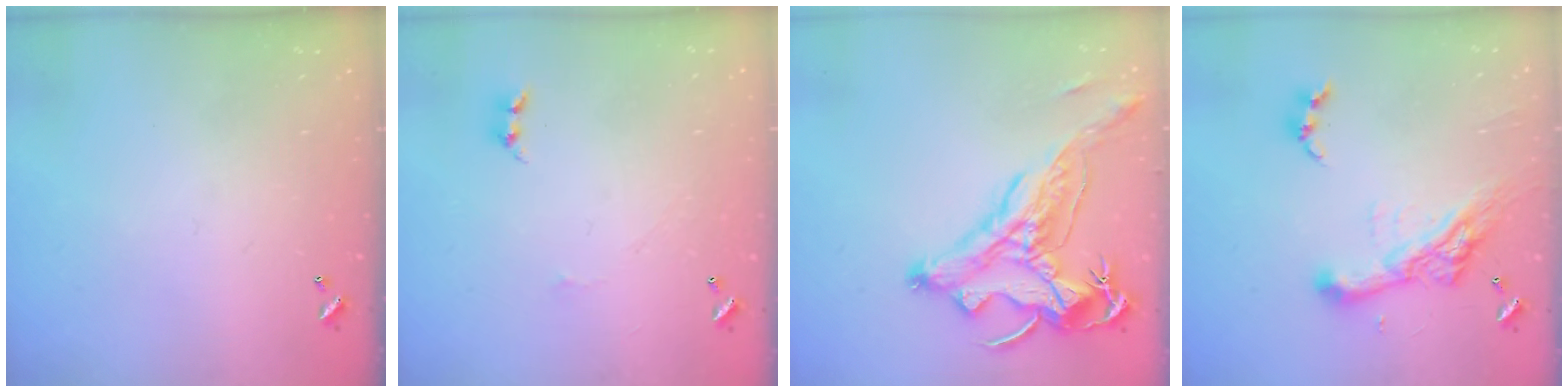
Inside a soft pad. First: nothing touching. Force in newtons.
{"total": 0.9, "press": 0.8, "slide": 0.4}
{"total": 2.9, "press": 2.5, "slide": 1.3}
{"total": 11.0, "press": 10.9, "slide": 1.4}